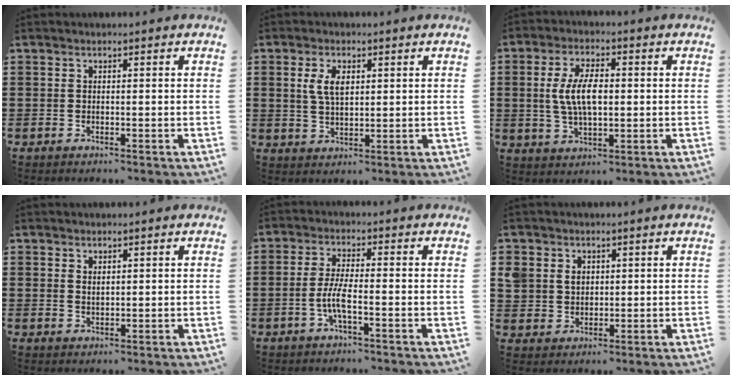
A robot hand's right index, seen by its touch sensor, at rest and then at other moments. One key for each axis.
{"total": 4.6, "fx": 1.2, "fy": 2.4, "fz": 3.7, "tx": -0.081, "ty": 0.011, "tz": 0.020}
{"total": 7.3, "fx": 0.3, "fy": 3.2, "fz": 6.6, "tx": -0.146, "ty": 0.003, "tz": -0.002}
{"total": 1.2, "fx": 1.0, "fy": 0.5, "fz": 0.3, "tx": -0.007, "ty": 0.004, "tz": 0.019}
{"total": 4.5, "fx": -1.6, "fy": 0.8, "fz": 4.1, "tx": -0.093, "ty": -0.005, "tz": -0.037}
{"total": 3.6, "fx": 1.6, "fy": 3.2, "fz": 0.9, "tx": -0.032, "ty": 0.015, "tz": 0.028}